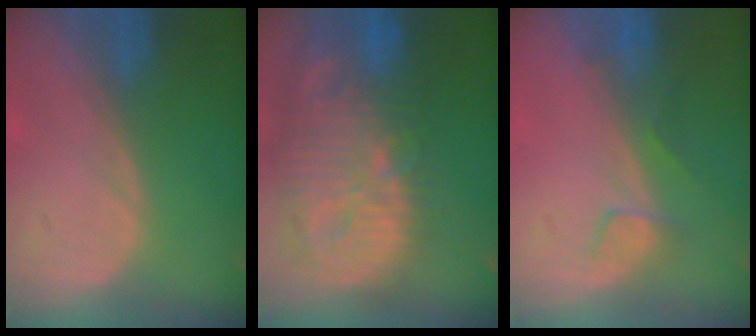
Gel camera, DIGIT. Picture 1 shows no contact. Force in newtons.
{"total": 14.4, "press": 12.5, "slide": 7.0}
{"total": 3.4, "press": 3.0, "slide": 1.5}